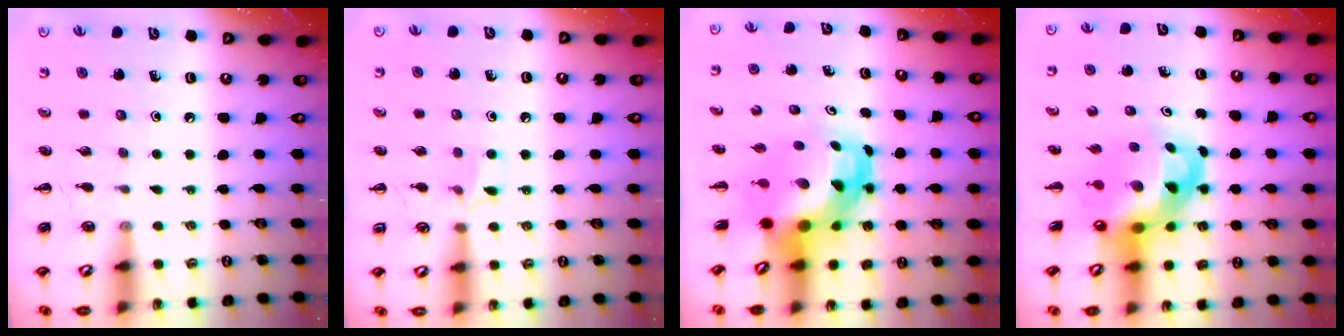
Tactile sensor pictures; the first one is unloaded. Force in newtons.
{"total": 5.0, "press": 4.7, "slide": 1.6}
{"total": 7.0, "press": 6.7, "slide": 2.1}
{"total": 7.8, "press": 7.5, "slide": 2.1}